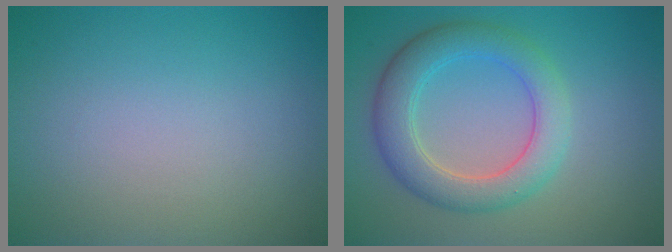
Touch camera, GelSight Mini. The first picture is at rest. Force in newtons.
{"total": 5.1, "press": 5.1, "slide": 0.1}